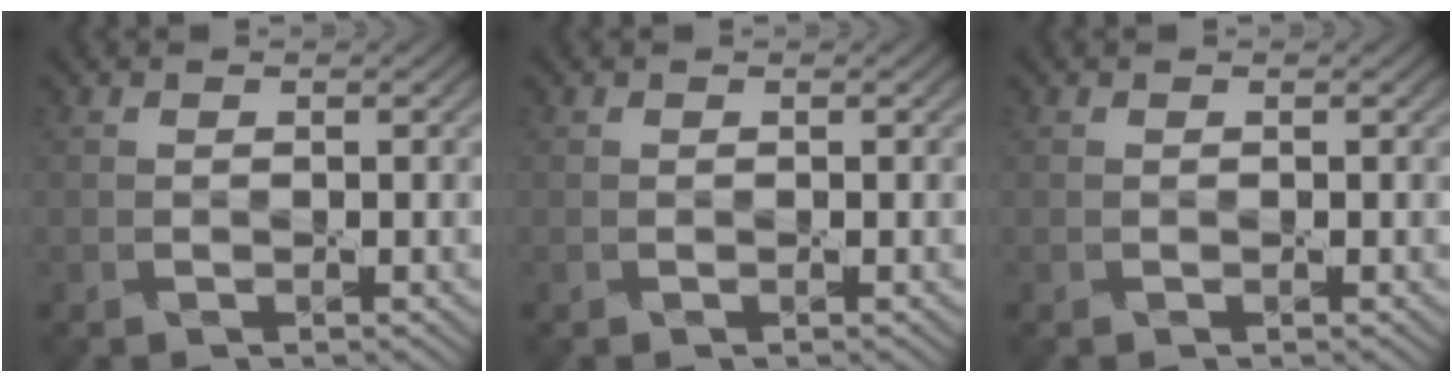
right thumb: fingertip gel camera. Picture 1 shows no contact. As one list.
[{"total": 0.0}, {"total": 0.0}]